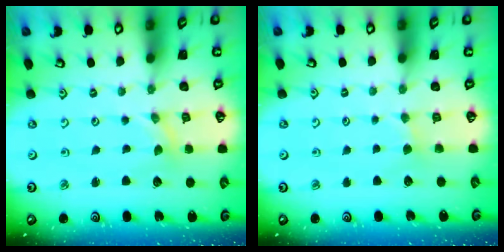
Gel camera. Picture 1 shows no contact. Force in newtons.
{"total": 1.1, "press": 1.1, "slide": 0.3}